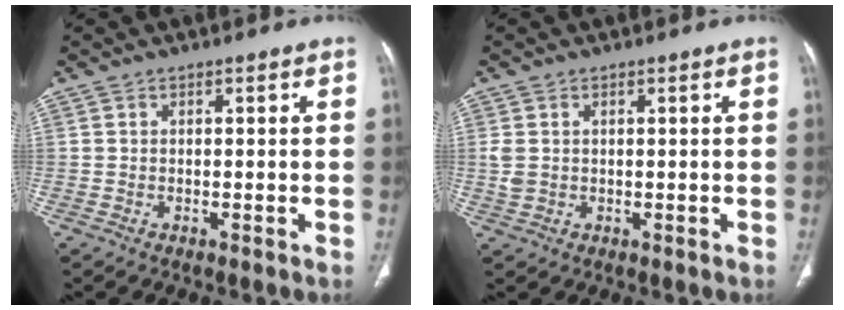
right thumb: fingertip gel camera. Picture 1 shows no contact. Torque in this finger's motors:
{"motor_torque": [0.13, -0.28, 0.26, 0.37, 0.01]}